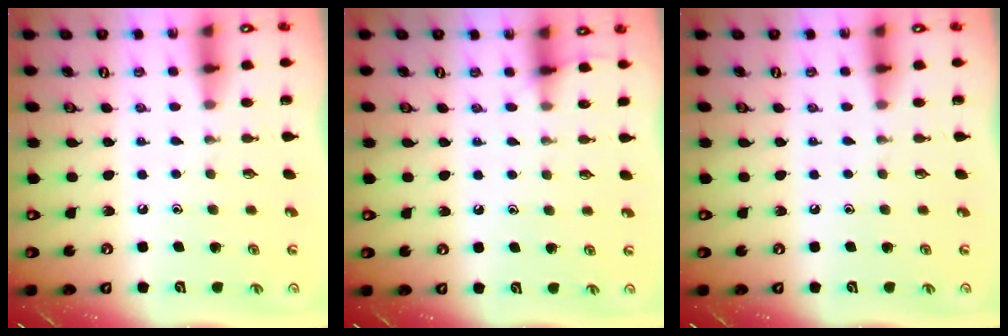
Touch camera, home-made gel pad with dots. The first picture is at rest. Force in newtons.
{"total": 4.8, "press": 4.8, "slide": 0.6}
{"total": 0.0}